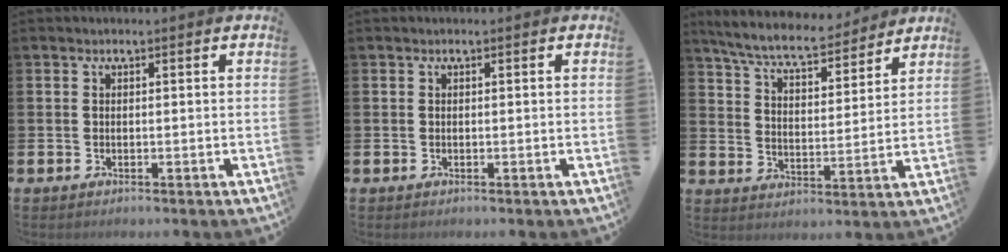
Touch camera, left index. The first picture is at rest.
{"total": 0.0}
{"total": 7.6, "force": [7.1, 1.1, 2.4], "torque": [-0.080, -0.043, 0.124]}